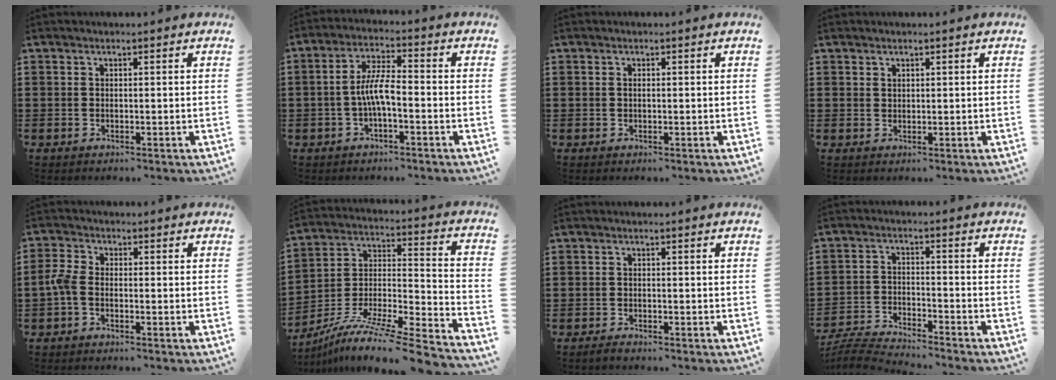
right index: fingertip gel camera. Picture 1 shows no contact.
{"total": 5.8, "force": [-1.2, 1.7, 5.4], "torque": [-0.118, 0.001, -0.029]}
{"total": 0.6, "force": [0.0, 0.3, 0.5], "torque": [-0.012, 0.000, 0.001]}
{"total": 1.1, "force": [0.9, 0.7, 0.2], "torque": [-0.006, 0.002, 0.018]}
{"total": 3.1, "force": [-1.2, 1.6, 2.4], "torque": [-0.073, -0.006, -0.031]}
{"total": 9.7, "force": [-7.7, 0.6, 5.9], "torque": [-0.101, -0.001, -0.151]}
{"total": 0.8, "force": [-0.7, 0.1, 0.2], "torque": [-0.007, -0.003, -0.014]}
{"total": 4.9, "force": [-4.9, -0.1, 0.7], "torque": [-0.033, -0.006, -0.105]}